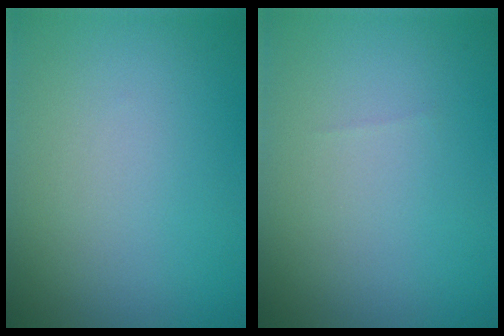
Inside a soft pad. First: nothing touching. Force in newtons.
{"total": 0.0}